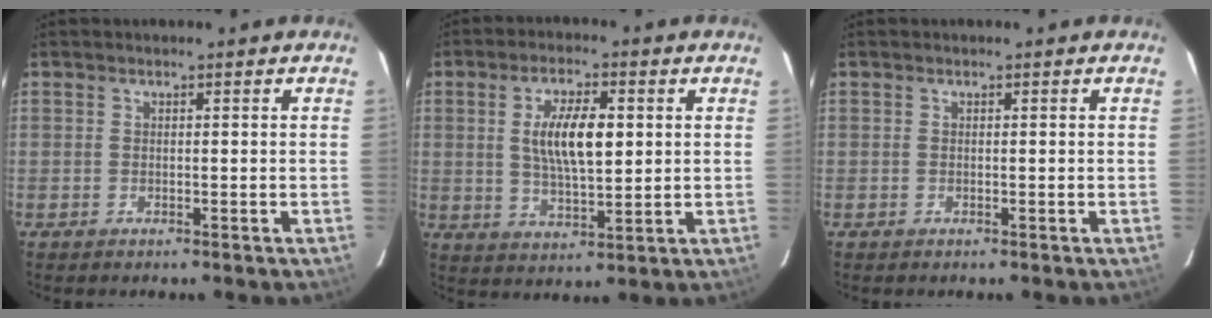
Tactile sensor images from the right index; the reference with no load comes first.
{"total": 9.8, "force": [1.9, 3.6, 8.9], "torque": [-0.163, 0.003, 0.037]}
{"total": 0.0}